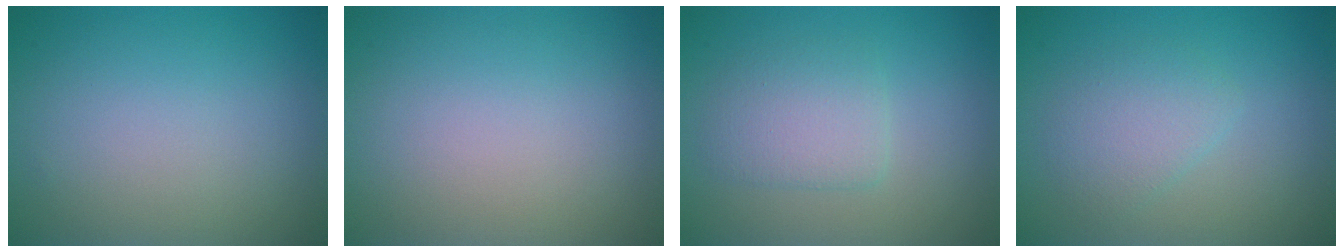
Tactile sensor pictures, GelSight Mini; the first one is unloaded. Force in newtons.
{"total": 0.0}
{"total": 2.6, "press": 2.6, "slide": 0.2}
{"total": 2.4, "press": 2.4, "slide": 0.1}